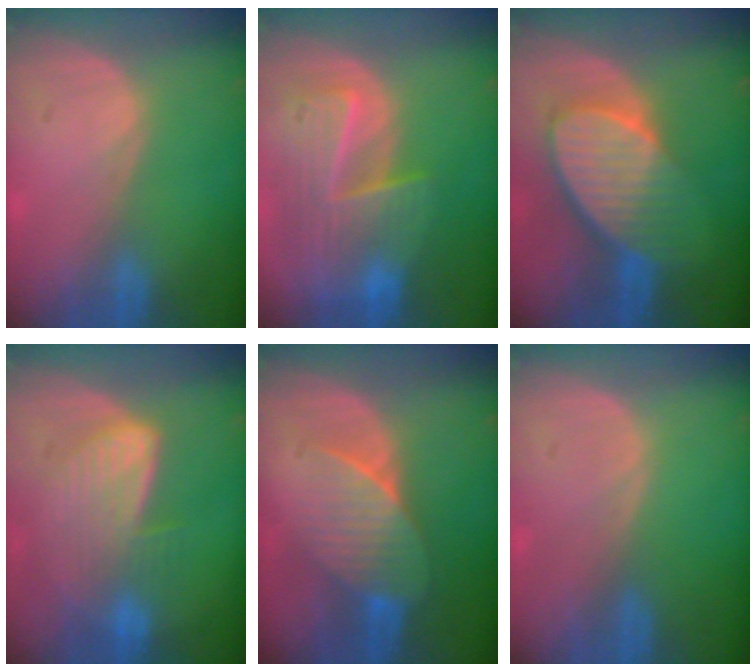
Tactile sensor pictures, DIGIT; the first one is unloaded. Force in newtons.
{"total": 10.0, "press": 8.7, "slide": 5.1}
{"total": 9.1, "press": 8.1, "slide": 4.0}
{"total": 6.7, "press": 6.7, "slide": 0.4}
{"total": 7.4, "press": 6.9, "slide": 2.5}
{"total": 0.0}